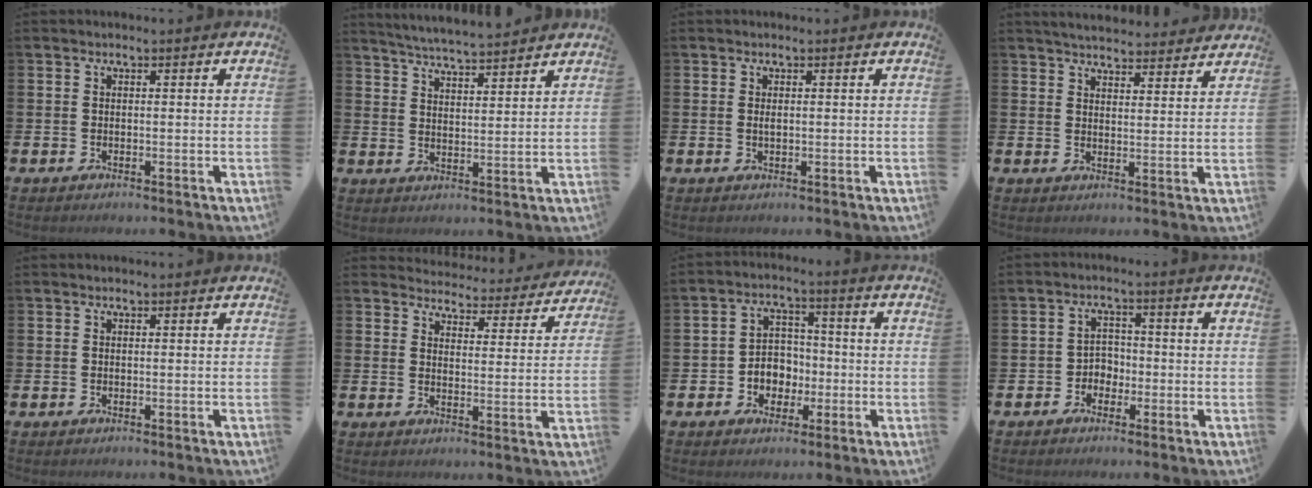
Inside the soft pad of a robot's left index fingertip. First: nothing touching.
{"total": 5.1, "force": [5.1, -0.1, 0.6], "torque": [-0.033, -0.027, 0.092]}
{"total": 0.6, "force": [0.2, 0.2, 0.6], "torque": [-0.009, 0.000, 0.003]}
{"total": 4.2, "force": [4.1, 0.5, 0.3], "torque": [-0.019, -0.025, 0.073]}
{"total": 0.0}
{"total": 3.9, "force": [3.8, 0.9, 0.1], "torque": [-0.014, -0.038, 0.060]}
{"total": 4.6, "force": [-1.0, 4.3, 1.5], "torque": [-0.032, 0.005, -0.027]}
{"total": 2.8, "force": [-1.5, 2.2, 0.6], "torque": [-0.017, 0.006, -0.038]}